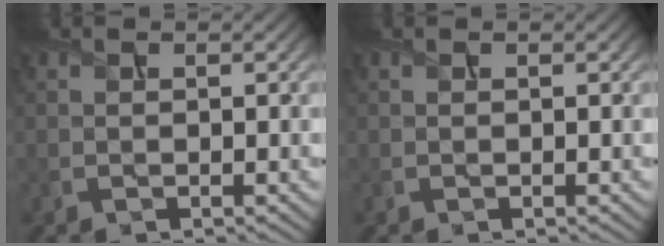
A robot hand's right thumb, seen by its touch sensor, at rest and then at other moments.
{"total": 0.0}